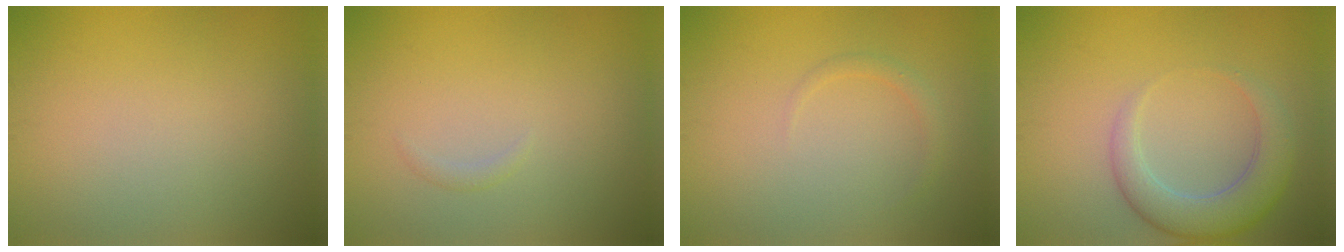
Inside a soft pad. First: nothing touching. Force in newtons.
{"total": 0.6, "press": 0.6, "slide": 0.1}
{"total": 1.0, "press": 1.0, "slide": 0.1}
{"total": 4.8, "press": 4.7, "slide": 0.5}